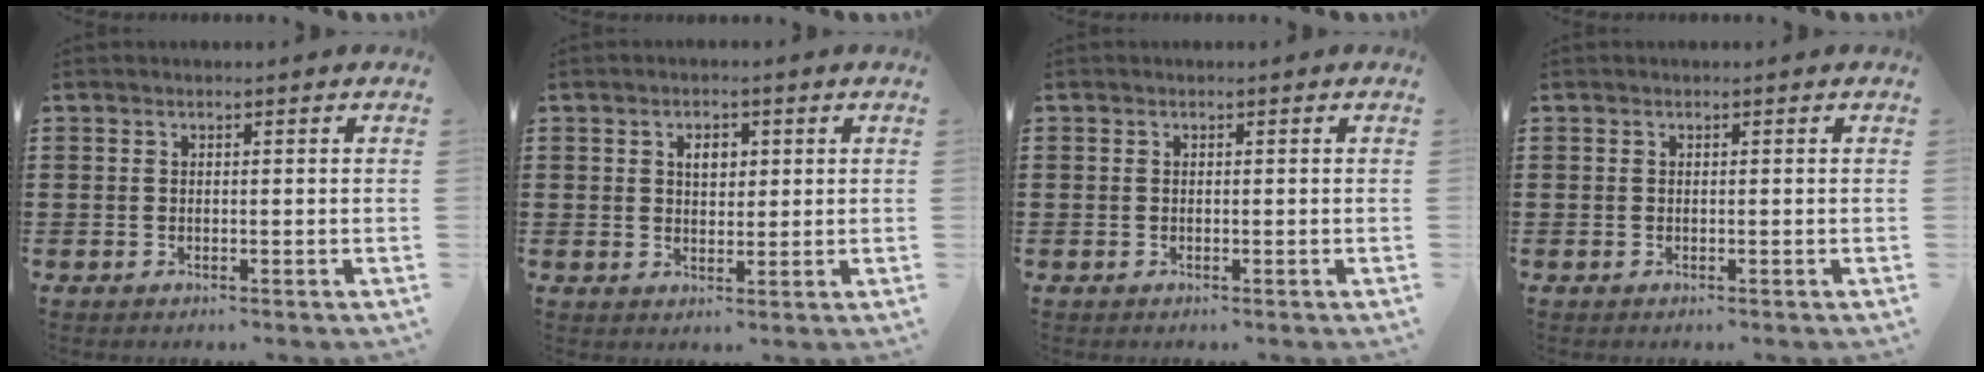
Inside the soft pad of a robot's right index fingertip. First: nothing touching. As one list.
[{"total": 2.7, "force": [0.8, 1.8, 1.9], "torque": [-0.036, 0.006, 0.011]}, {"total": 0.0}, {"total": 0.0}]